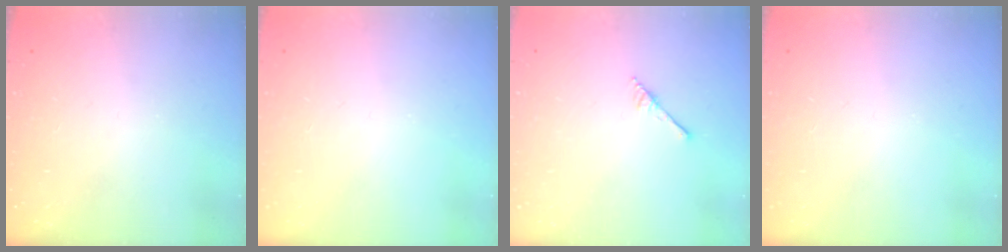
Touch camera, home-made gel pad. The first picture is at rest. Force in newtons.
{"total": 0.0}
{"total": 2.9, "press": 2.9, "slide": 0.2}
{"total": 0.0}